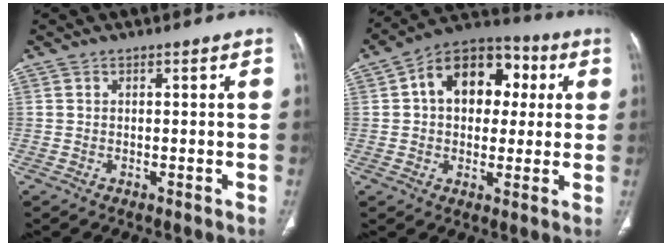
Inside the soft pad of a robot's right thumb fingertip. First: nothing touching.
{"total": 15.8, "force": [3.2, 11.0, 10.8], "torque": [-0.120, 0.024, 0.042]}